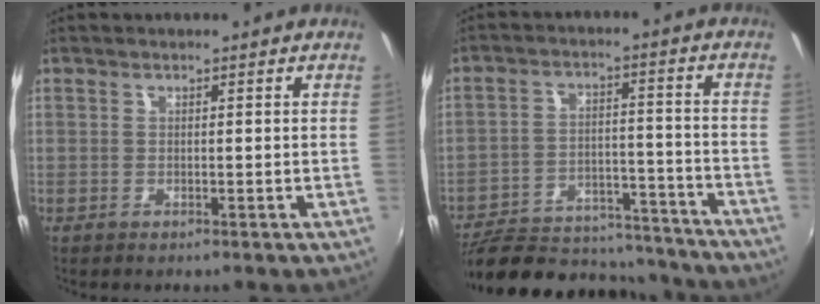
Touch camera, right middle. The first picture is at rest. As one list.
[{"total": 23.5, "force": [-20.4, 8.1, 8.4], "torque": [-0.166, 0.017, -0.267]}]